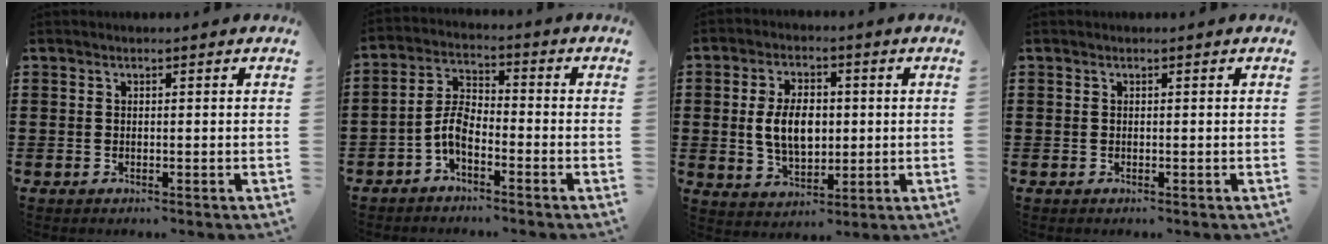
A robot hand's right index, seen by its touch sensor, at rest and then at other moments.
{"total": 5.3, "force": [-2.8, 2.4, 3.9], "torque": [-0.097, 0.004, -0.061]}
{"total": 7.3, "force": [0.4, 4.5, 5.8], "torque": [-0.114, 0.004, -0.001]}
{"total": 0.0}